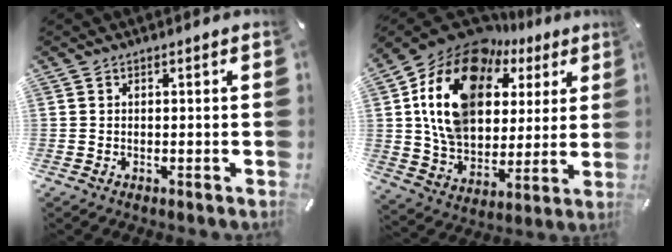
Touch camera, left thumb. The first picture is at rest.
{"total": 19.5, "force": [8.9, 13.5, 10.7], "torque": [-0.239, -0.062, 0.153]}